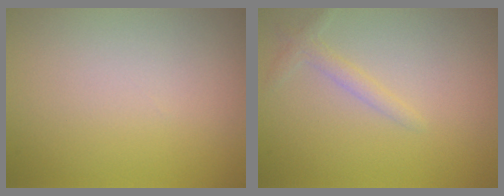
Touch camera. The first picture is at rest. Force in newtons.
{"total": 1.4, "press": 1.4, "slide": 0.1}